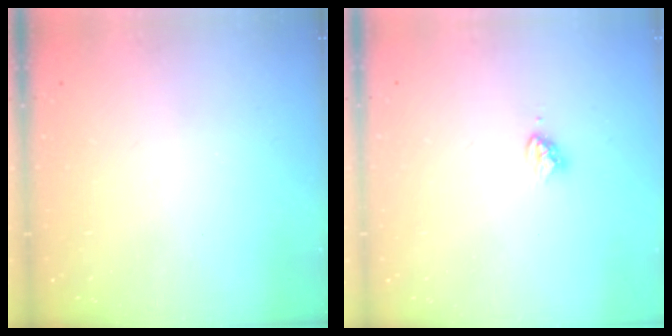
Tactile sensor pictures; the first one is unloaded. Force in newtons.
{"total": 3.4, "press": 3.3, "slide": 0.2}